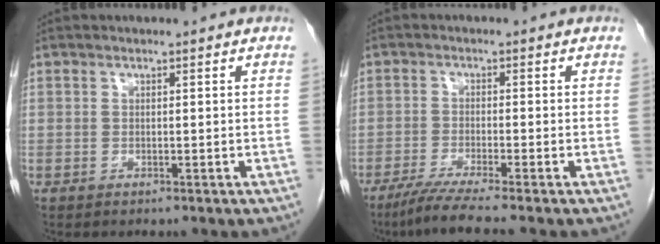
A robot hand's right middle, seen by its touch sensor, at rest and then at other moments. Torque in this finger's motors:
{"motor_torque": [0.76, -0.38, 0.07, 0.06]}